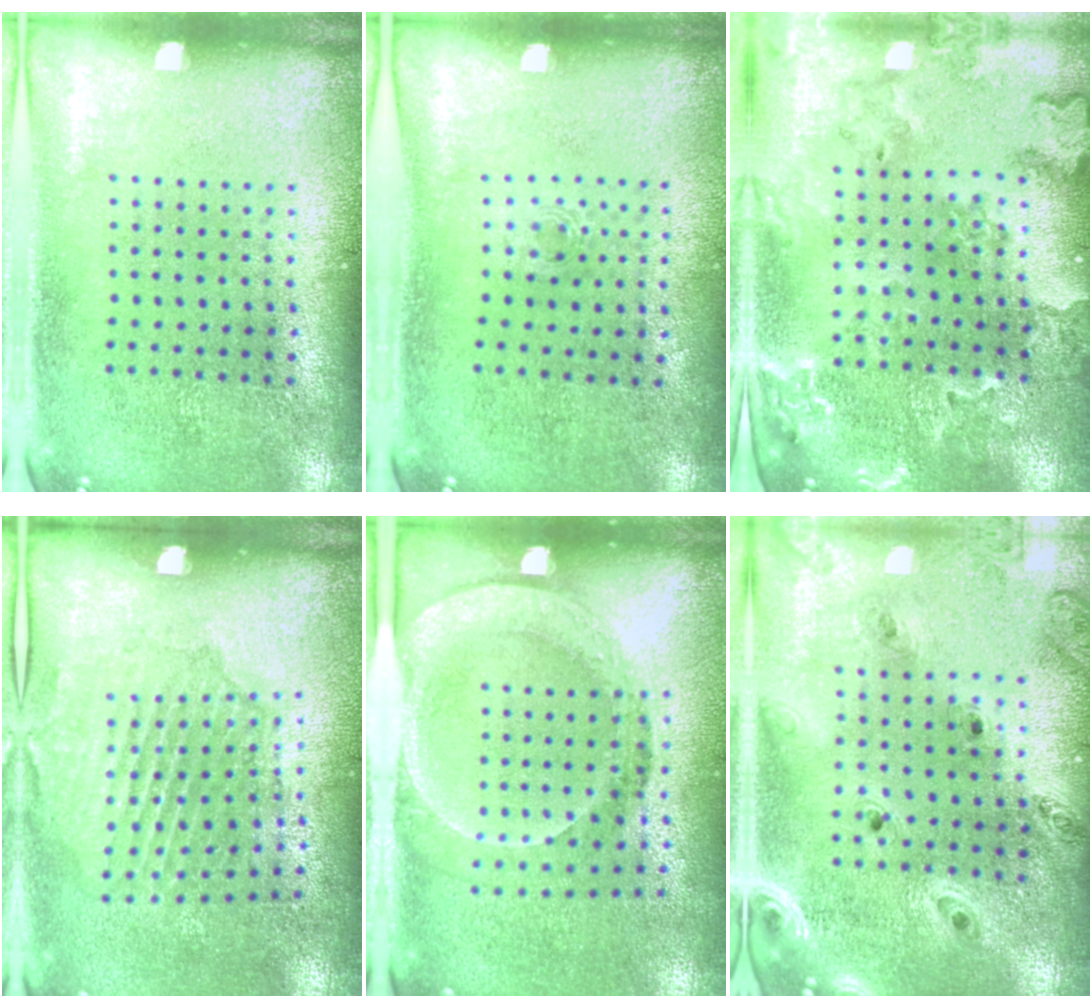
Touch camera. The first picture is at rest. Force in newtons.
{"total": 0.5, "press": 0.2, "slide": 0.5}
{"total": 1.9, "press": 1.9, "slide": 0.3}
{"total": 1.7, "press": 1.4, "slide": 0.8}
{"total": 1.7, "press": 1.4, "slide": 1.1}
{"total": 1.4, "press": 1.3, "slide": 0.2}